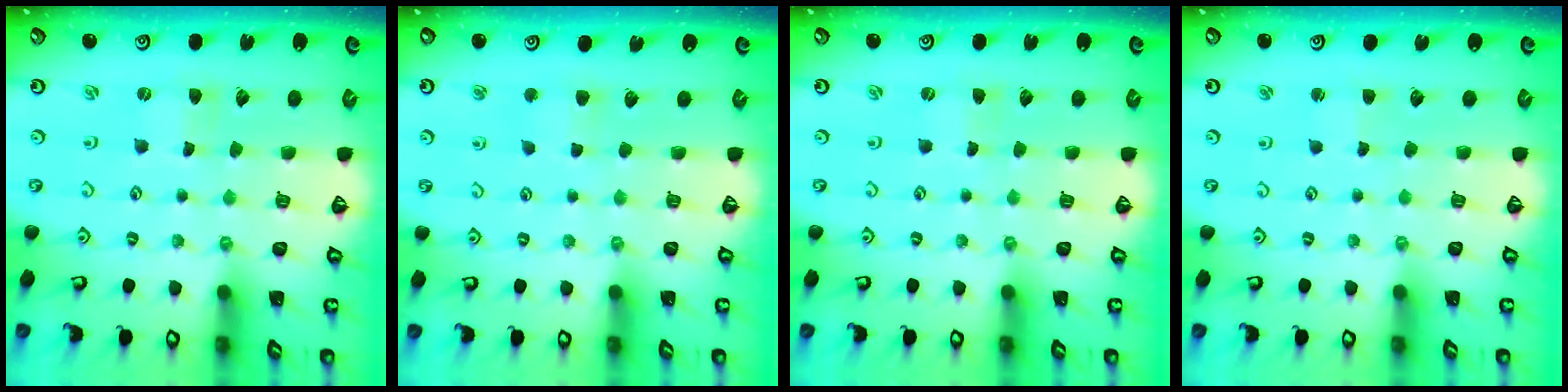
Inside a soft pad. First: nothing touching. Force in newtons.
{"total": 2.5, "press": 2.4, "slide": 0.5}
{"total": 0.0}
{"total": 1.3, "press": 1.2, "slide": 0.3}